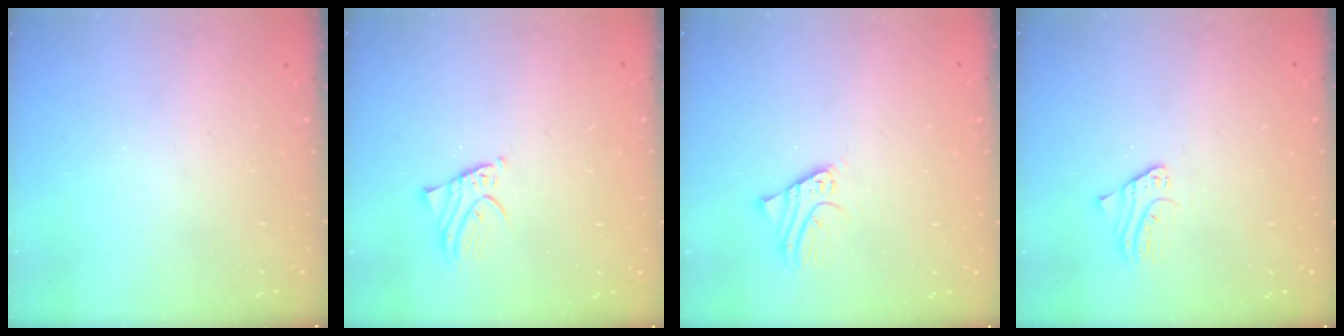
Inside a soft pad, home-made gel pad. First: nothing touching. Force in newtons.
{"total": 1.9, "press": 1.9, "slide": 0.3}
{"total": 2.1, "press": 2.1, "slide": 0.1}
{"total": 1.9, "press": 1.9, "slide": 0.3}